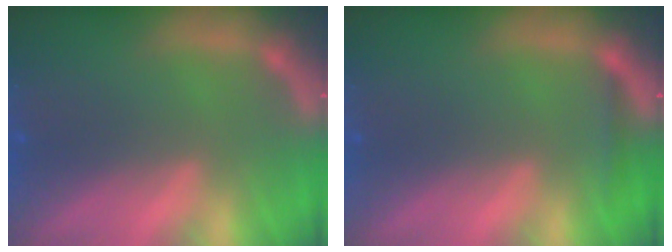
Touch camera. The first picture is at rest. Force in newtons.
{"total": 0.9}